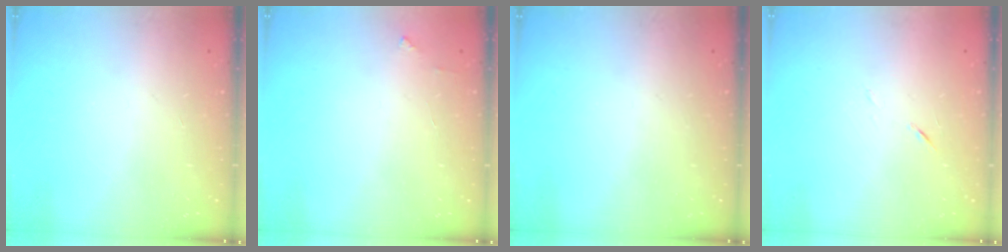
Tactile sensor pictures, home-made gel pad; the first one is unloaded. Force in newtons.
{"total": 2.6, "press": 2.6, "slide": 0.2}
{"total": 0.0}
{"total": 4.0, "press": 3.9, "slide": 0.8}